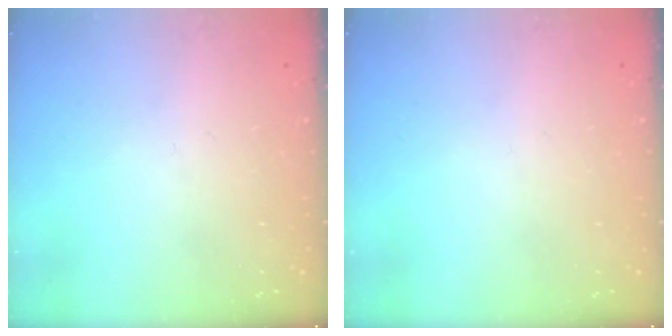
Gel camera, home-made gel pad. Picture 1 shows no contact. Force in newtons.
{"total": 0.0}